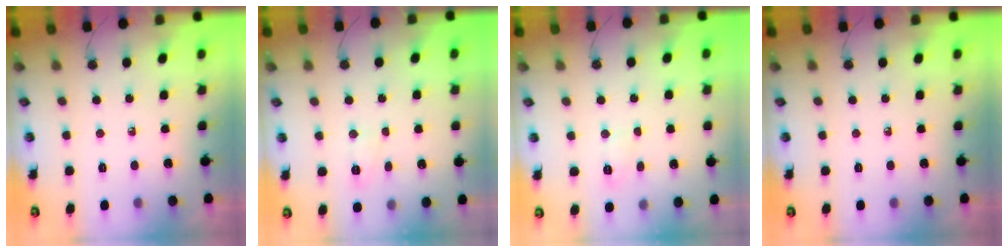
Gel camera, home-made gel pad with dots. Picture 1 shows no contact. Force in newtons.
{"total": 4.7, "press": 4.7, "slide": 0.5}
{"total": 4.8, "press": 4.7, "slide": 0.6}
{"total": 0.0}